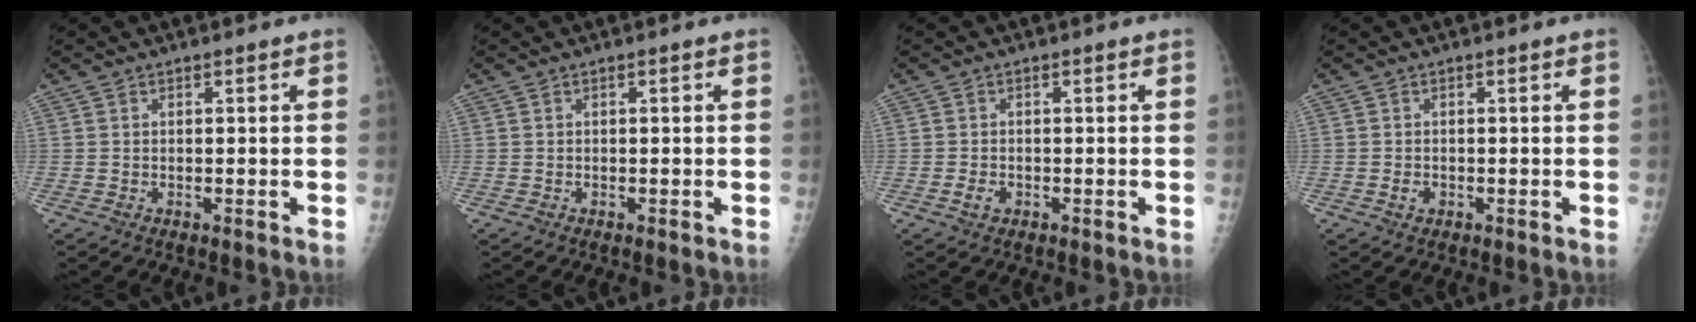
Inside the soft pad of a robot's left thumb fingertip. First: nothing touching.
{"total": 0.0}
{"total": 1.7, "force": [-0.6, 1.2, 1.0], "torque": [-0.015, 0.001, -0.009]}
{"total": 1.2, "force": [-0.3, 0.9, 0.7], "torque": [-0.009, 0.001, -0.004]}